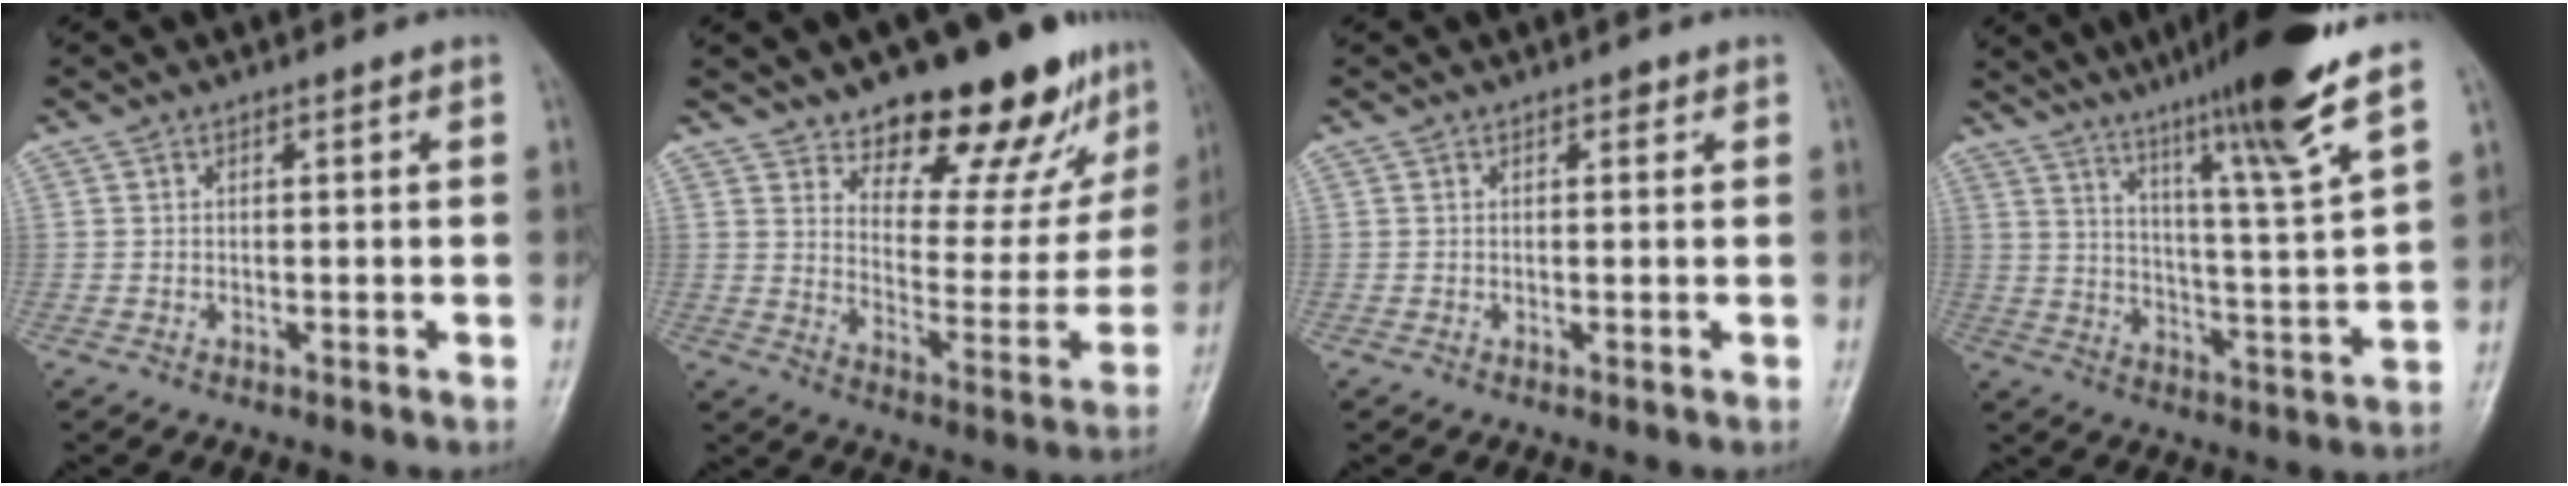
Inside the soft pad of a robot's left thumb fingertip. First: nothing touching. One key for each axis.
{"total": 21.8, "fx": 16.0, "fy": 9.0, "fz": 11.8, "tx": -0.111, "ty": -0.104, "tz": 0.226}
{"total": 0.9, "fx": 0.6, "fy": 0.5, "fz": 0.4, "tx": 0.001, "ty": -0.003, "tz": 0.004}
{"total": 19.6, "fx": 14.7, "fy": -0.6, "fz": 12.9, "tx": -0.192, "ty": -0.082, "tz": 0.223}